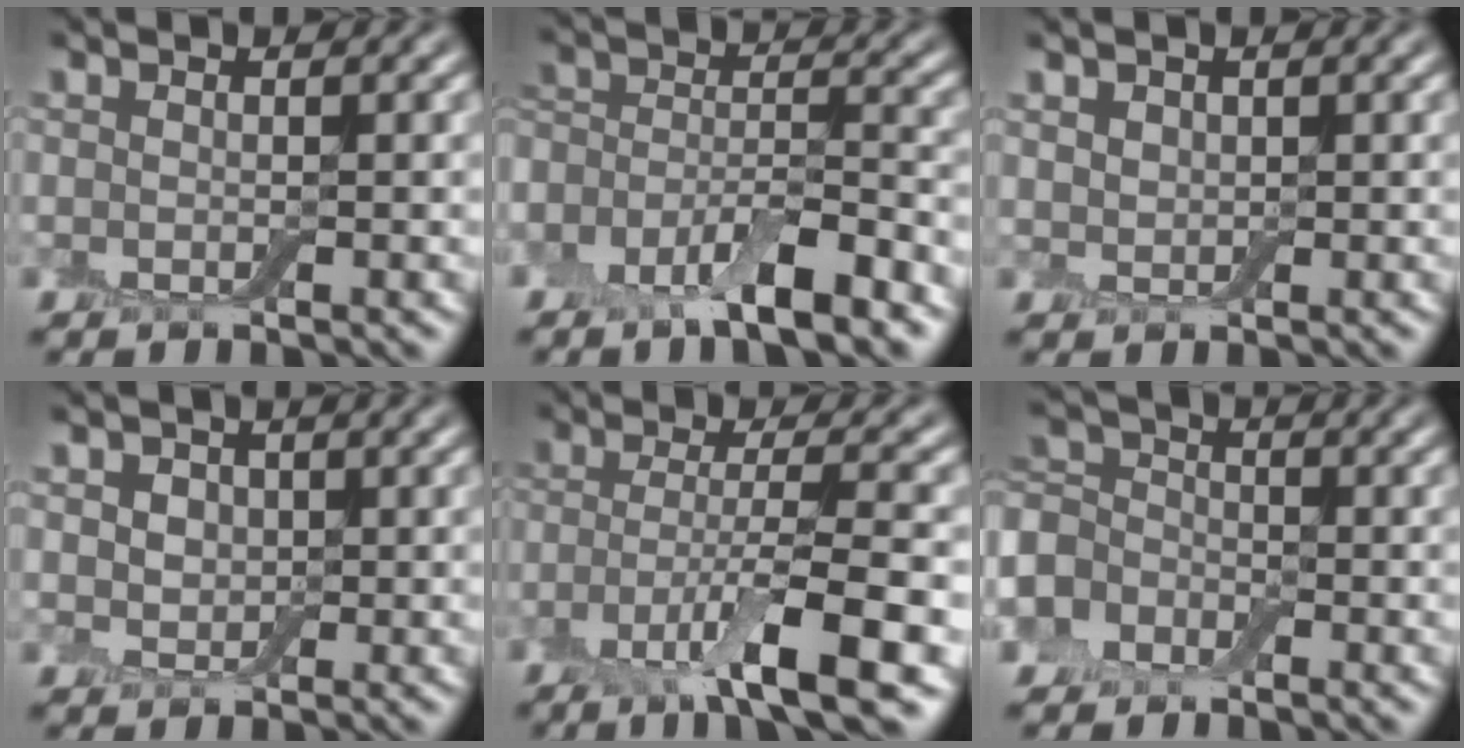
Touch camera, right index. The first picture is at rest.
{"total": 6.8, "force": [-4.2, 2.6, 4.7], "torque": [-0.074, 0.001, -0.082]}
{"total": 1.6, "force": [0.9, 1.2, 0.5], "torque": [-0.010, -0.001, 0.018]}
{"total": 3.4, "force": [1.2, 2.7, 1.8], "torque": [-0.030, 0.011, 0.007]}
{"total": 7.3, "force": [-3.3, 1.3, 6.4], "torque": [-0.110, -0.002, -0.065]}
{"total": 4.7, "force": [-2.3, 3.6, 2.0], "torque": [-0.038, 0.003, -0.055]}